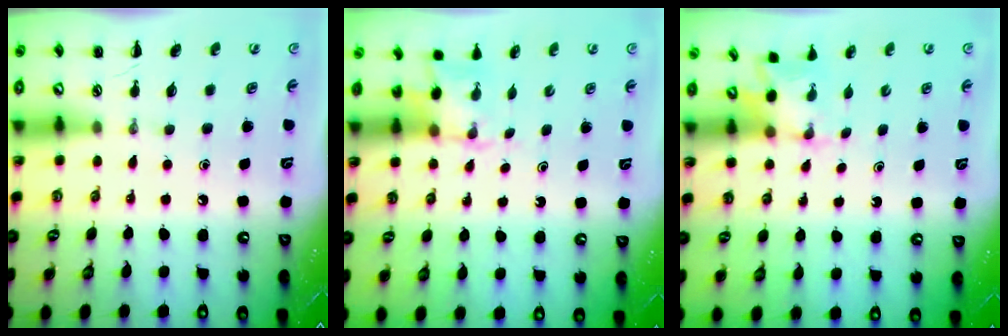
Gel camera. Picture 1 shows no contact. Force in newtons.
{"total": 2.6, "press": 2.5, "slide": 0.6}
{"total": 1.6, "press": 1.5, "slide": 0.6}